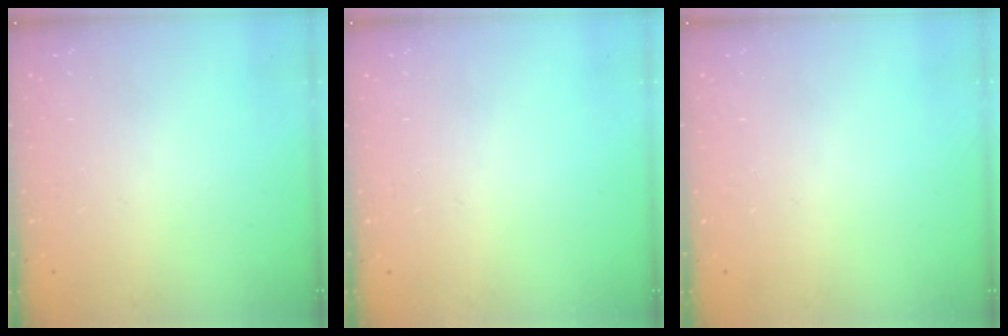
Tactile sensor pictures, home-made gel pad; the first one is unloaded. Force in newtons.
{"total": 0.0}
{"total": 0.0}